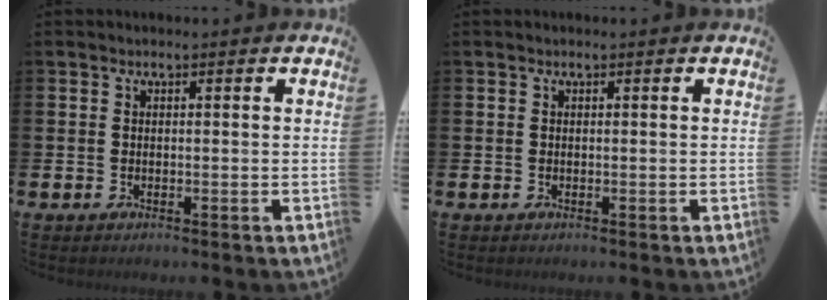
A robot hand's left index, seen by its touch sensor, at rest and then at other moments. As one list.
[{"total": 0.0}]